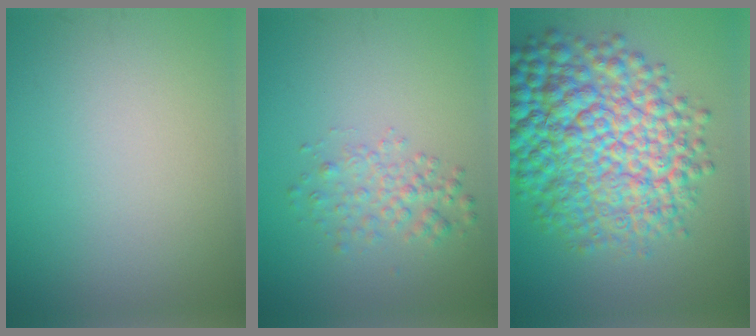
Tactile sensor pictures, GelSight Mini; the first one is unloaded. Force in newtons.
{"total": 2.4, "press": 2.4, "slide": 0.1}
{"total": 12.8, "press": 12.8, "slide": 0.2}